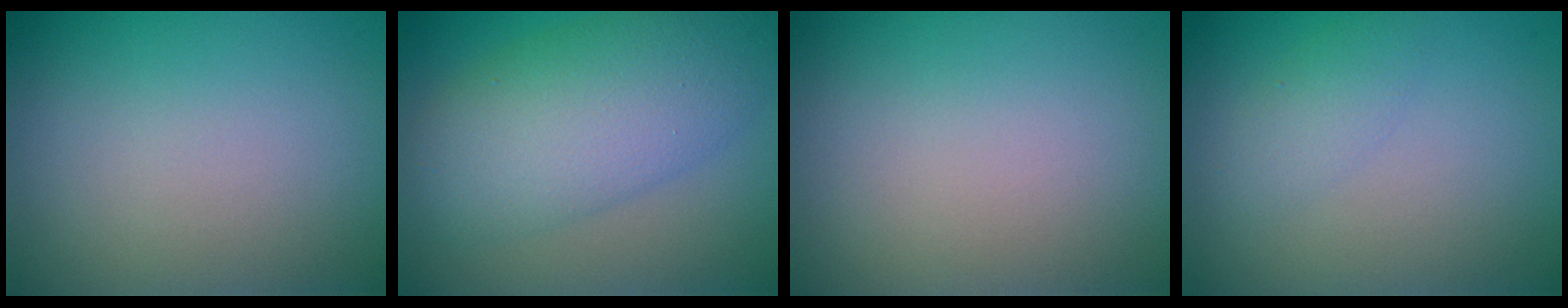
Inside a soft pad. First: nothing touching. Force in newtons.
{"total": 7.6, "press": 7.6, "slide": 0.4}
{"total": 0.0}
{"total": 0.7, "press": 0.7, "slide": 0.1}